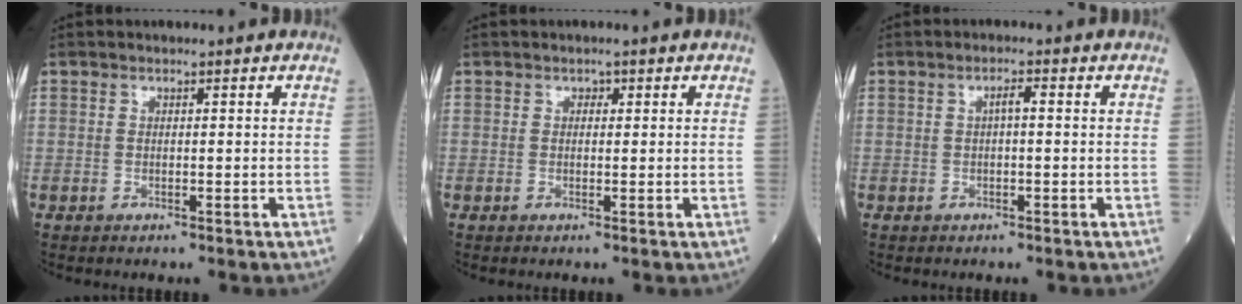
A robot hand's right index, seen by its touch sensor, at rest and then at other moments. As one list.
[{"total": 0.8, "force": [0.4, 0.7, 0.3], "torque": [0.000, 0.003, 0.003]}, {"total": 1.5, "force": [0.2, 0.3, 1.5], "torque": [-0.024, 0.005, 0.003]}]